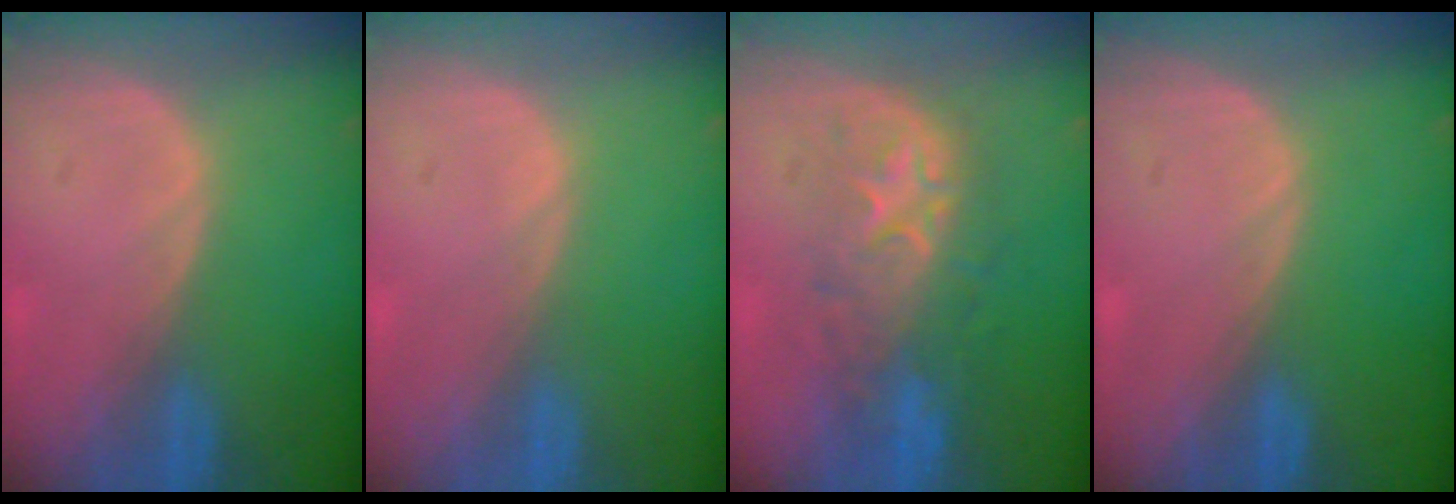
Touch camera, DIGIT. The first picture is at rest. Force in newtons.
{"total": 0.0}
{"total": 8.6, "press": 8.6, "slide": 0.5}
{"total": 0.0}